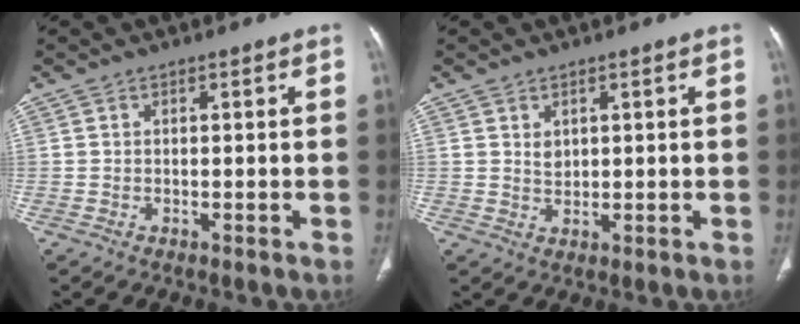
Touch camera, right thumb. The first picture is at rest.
{"total": 2.1, "force": [1.0, 1.4, 1.1], "torque": [-0.013, -0.009, 0.023]}